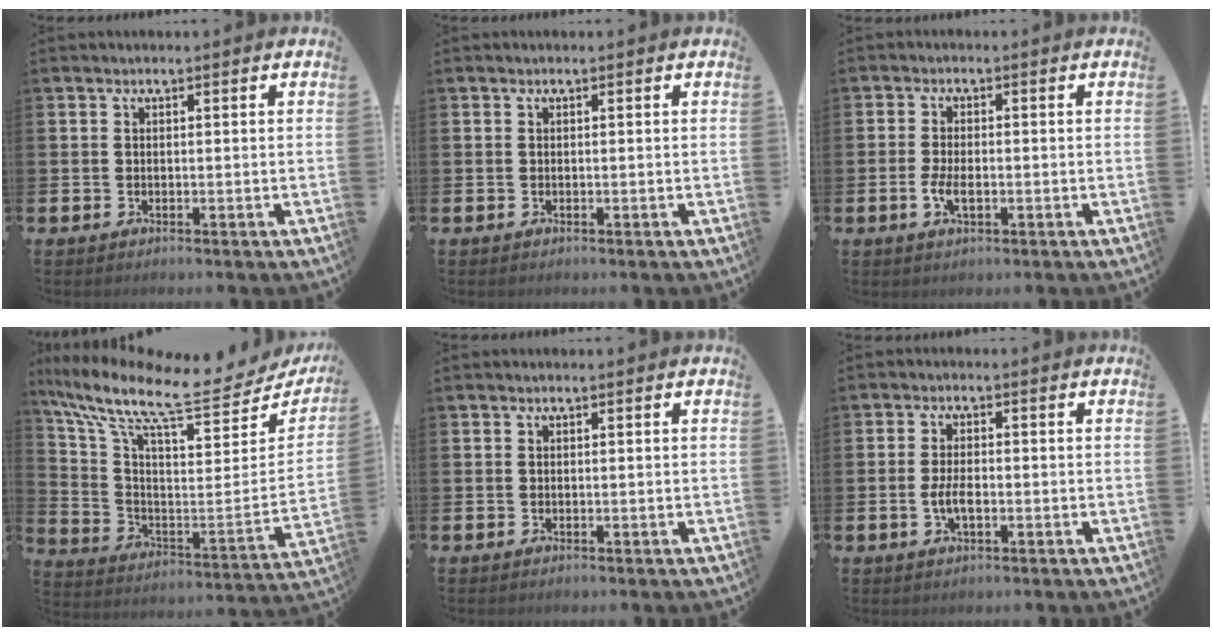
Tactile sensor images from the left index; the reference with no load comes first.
{"total": 0.0}
{"total": 2.8, "force": [-0.6, 1.3, 2.4], "torque": [-0.042, 0.001, -0.010]}
{"total": 10.5, "force": [8.0, 3.1, 6.1], "torque": [-0.125, -0.077, 0.121]}
{"total": 0.0}
{"total": 3.1, "force": [-0.6, 1.3, 2.7], "torque": [-0.047, 0.001, -0.011]}